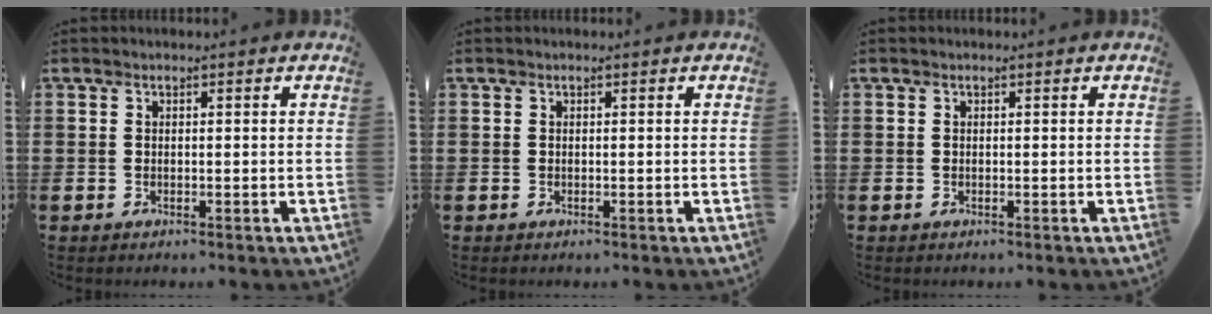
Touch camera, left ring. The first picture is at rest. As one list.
[{"total": 0.0}, {"total": 0.0}]